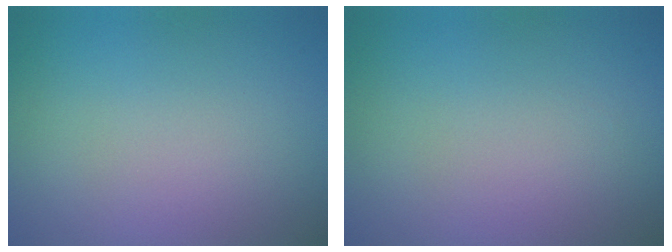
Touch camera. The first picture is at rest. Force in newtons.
{"total": 0.0}